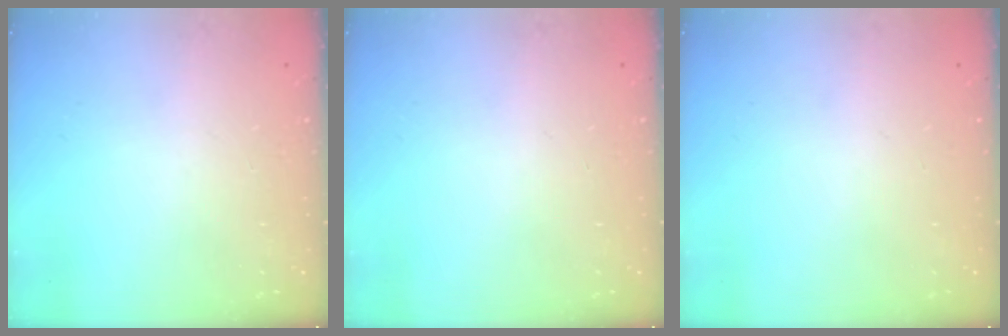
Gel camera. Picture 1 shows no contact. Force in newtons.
{"total": 0.0}
{"total": 0.0}